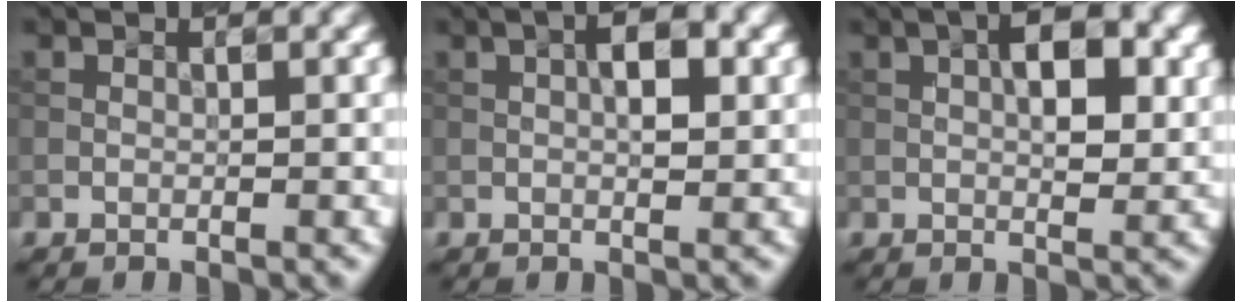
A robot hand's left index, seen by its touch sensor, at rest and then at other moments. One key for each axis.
{"total": 3.2, "fx": 0.7, "fy": 1.2, "fz": 2.9, "tx": -0.045, "ty": 0.006, "tz": 0.008}
{"total": 4.9, "fx": 1.1, "fy": 2.1, "fz": 4.3, "tx": -0.065, "ty": 0.005, "tz": 0.016}